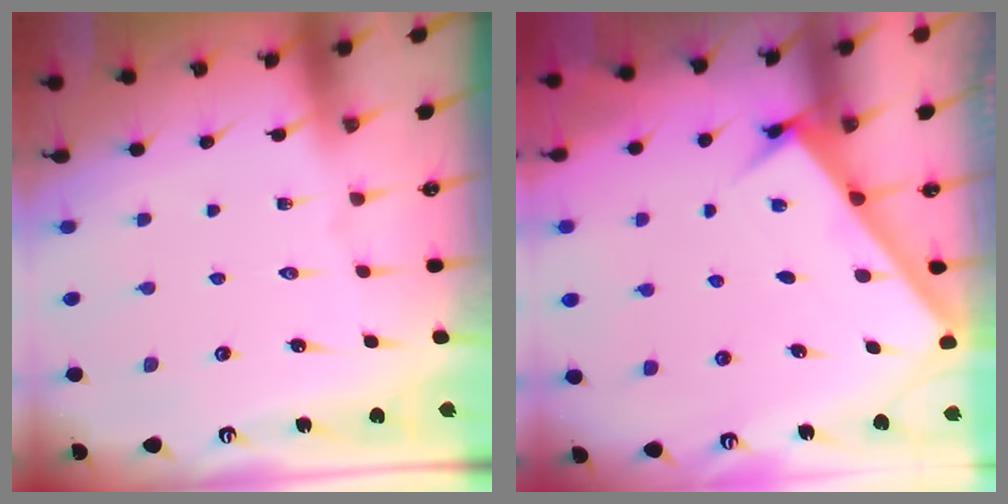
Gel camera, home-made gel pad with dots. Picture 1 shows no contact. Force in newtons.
{"total": 2.9, "press": 2.9, "slide": 0.2}